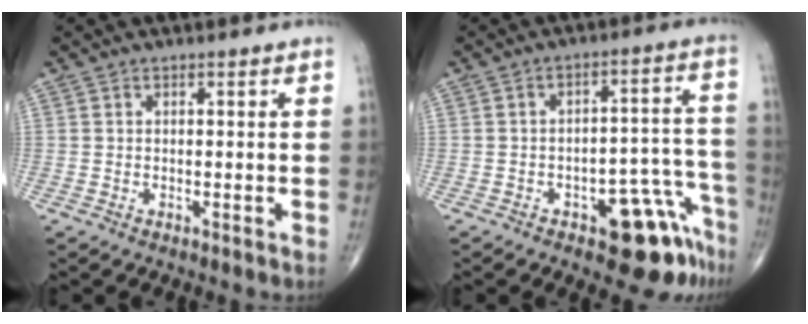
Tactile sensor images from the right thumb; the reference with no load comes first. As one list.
[{"total": 11.8, "force": [-7.2, 4.9, 7.9], "torque": [-0.053, 0.068, -0.090]}]